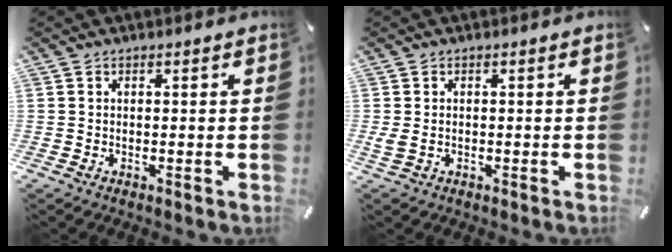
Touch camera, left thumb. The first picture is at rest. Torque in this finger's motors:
{"motor_torque": [0.24, 0.78, 0.03, 0.25, 0.07]}